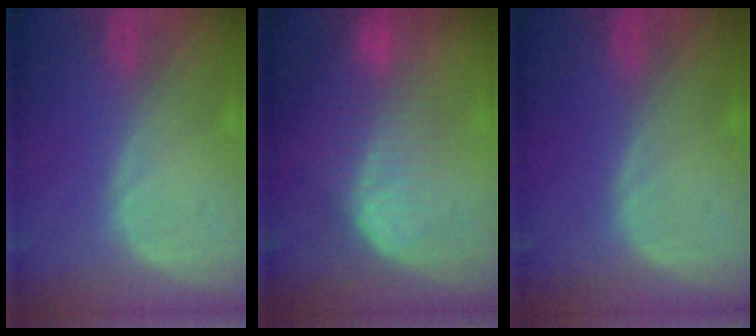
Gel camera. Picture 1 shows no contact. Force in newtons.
{"total": 7.1, "press": 6.9, "slide": 1.6}
{"total": 0.0}